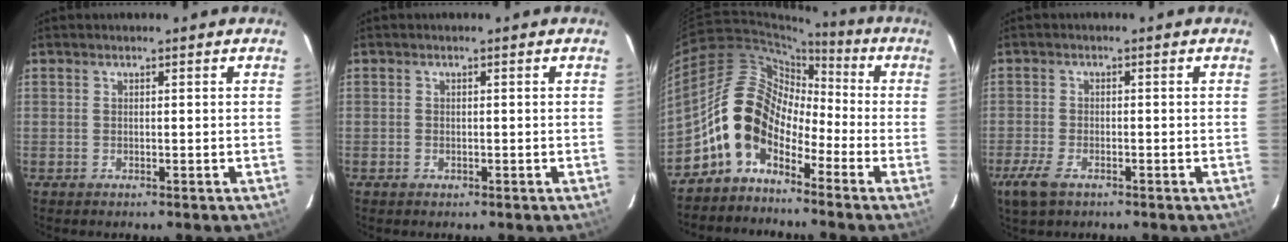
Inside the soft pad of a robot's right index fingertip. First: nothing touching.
{"total": 1.0, "force": [-0.5, 0.8, 0.1], "torque": [-0.001, 0.000, -0.006]}
{"total": 10.8, "force": [-5.4, 7.3, 5.8], "torque": [-0.098, 0.023, -0.112]}
{"total": 5.4, "force": [-3.4, 2.6, 3.3], "torque": [-0.092, -0.012, -0.064]}